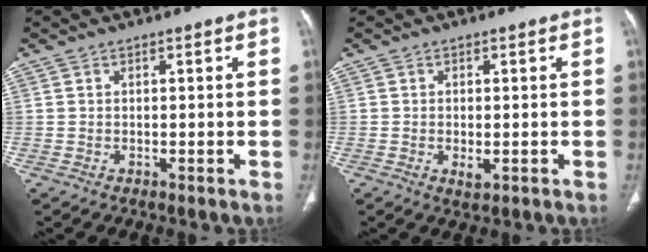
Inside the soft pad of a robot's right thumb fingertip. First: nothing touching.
{"total": 2.1, "force": [-0.5, 1.1, 1.8], "torque": [-0.033, -0.005, -0.006]}